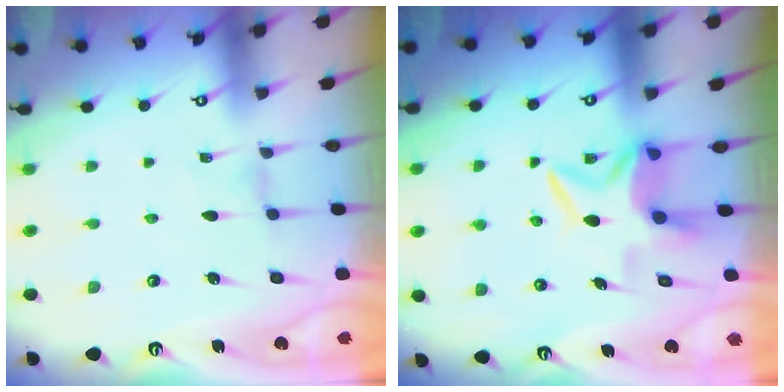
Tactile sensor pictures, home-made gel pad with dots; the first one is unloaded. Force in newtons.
{"total": 5.9, "press": 5.9, "slide": 0.7}